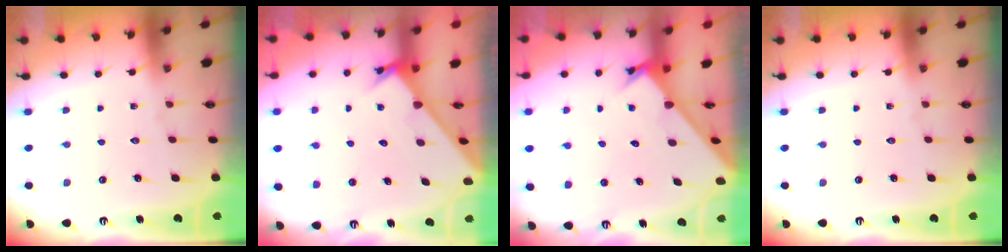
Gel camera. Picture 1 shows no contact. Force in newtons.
{"total": 2.9, "press": 2.9, "slide": 0.1}
{"total": 2.7, "press": 2.7, "slide": 0.3}
{"total": 0.0}